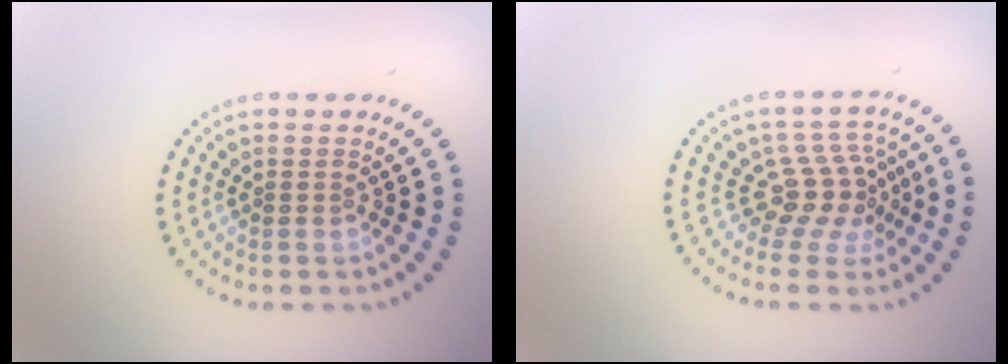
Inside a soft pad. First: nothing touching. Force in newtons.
{"total": 3.7, "press": 2.6, "slide": 2.6}